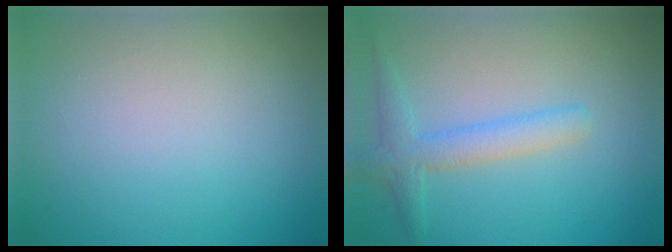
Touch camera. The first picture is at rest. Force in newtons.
{"total": 2.8, "press": 2.8, "slide": 0.1}